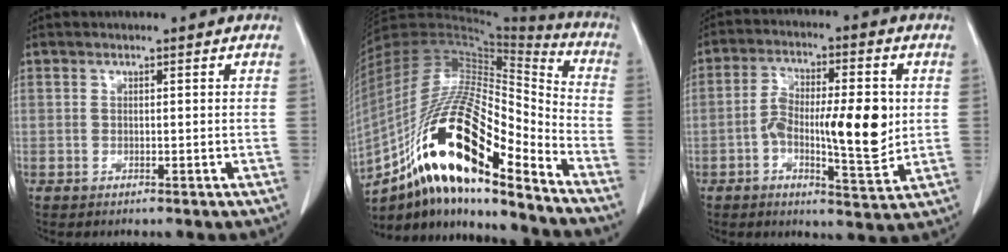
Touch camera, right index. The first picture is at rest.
{"total": 24.2, "force": [-14.3, 5.1, 18.8], "torque": [-0.355, -0.009, -0.251]}
{"total": 12.7, "force": [-0.8, 3.7, 12.1], "torque": [-0.200, 0.008, -0.011]}